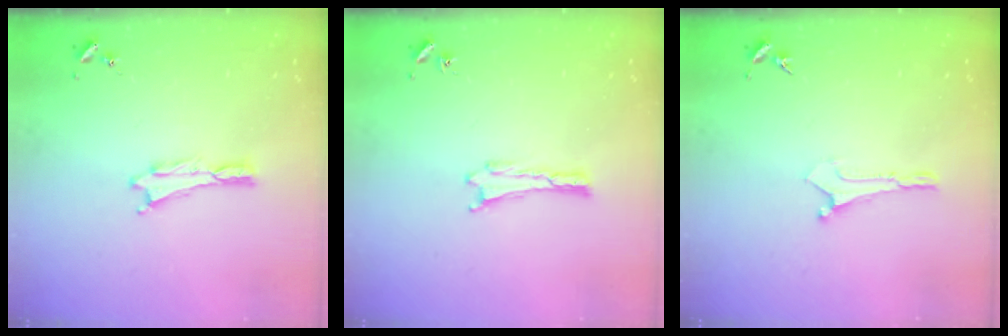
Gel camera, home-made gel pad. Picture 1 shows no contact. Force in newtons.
{"total": 0.0}
{"total": 0.0}